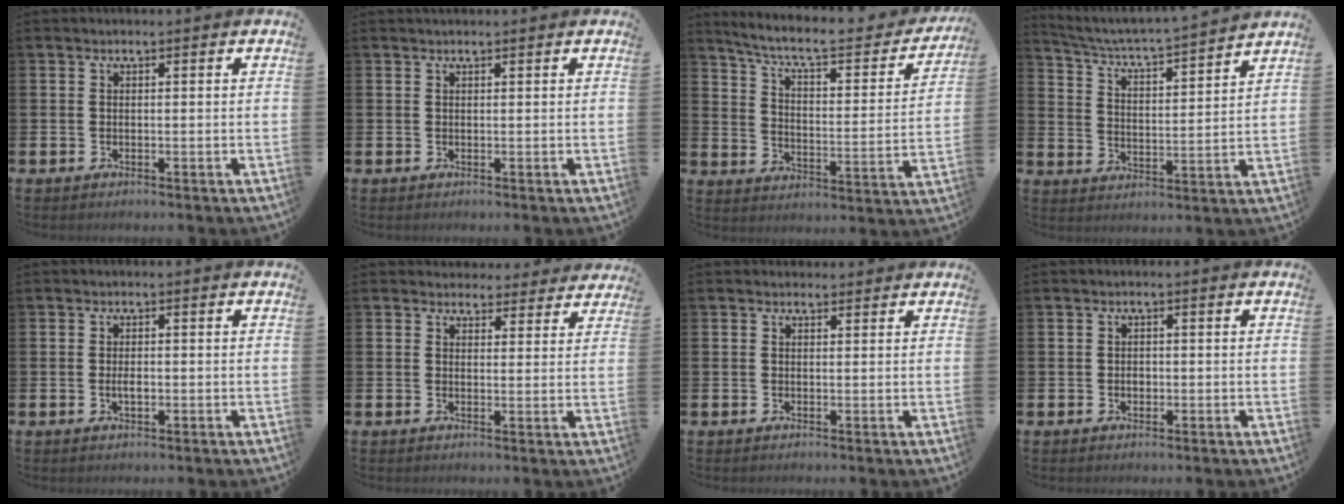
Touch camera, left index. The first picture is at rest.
{"total": 0.6, "force": [0.6, 0.0, 0.1], "torque": [0.008, -0.002, 0.008]}
{"total": 7.7, "force": [6.6, 1.7, 3.6], "torque": [-0.093, -0.045, 0.105]}
{"total": 4.8, "force": [4.6, -0.2, 1.3], "torque": [-0.048, -0.046, 0.073]}
{"total": 1.6, "force": [-0.2, 0.8, 1.4], "torque": [-0.020, 0.000, -0.006]}
{"total": 3.8, "force": [3.4, 1.5, 0.0], "torque": [0.000, -0.018, 0.061]}
{"total": 1.2, "force": [1.0, 0.6, 0.1], "torque": [0.015, -0.001, 0.015]}
{"total": 1.1, "force": [-0.2, 0.9, 0.6], "torque": [0.002, 0.000, -0.008]}